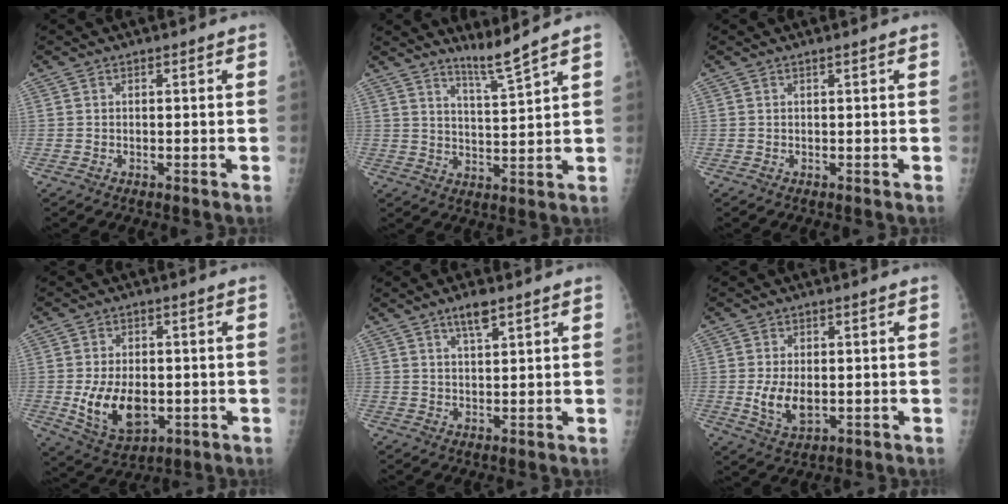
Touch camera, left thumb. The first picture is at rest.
{"total": 4.8, "force": [4.2, -1.4, 1.8], "torque": [-0.036, -0.051, 0.083]}
{"total": 0.0}
{"total": 11.1, "force": [-1.6, 6.9, 8.6], "torque": [-0.125, -0.009, -0.010]}
{"total": 4.1, "force": [2.8, 1.2, 2.7], "torque": [-0.037, -0.012, 0.050]}
{"total": 6.7, "force": [-0.5, 4.0, 5.4], "torque": [-0.088, -0.012, 0.001]}